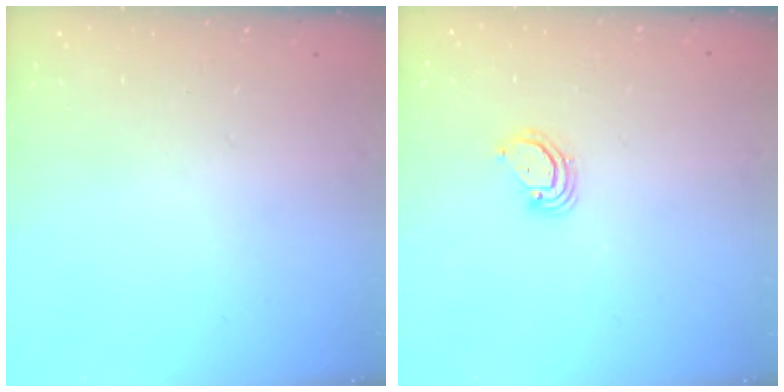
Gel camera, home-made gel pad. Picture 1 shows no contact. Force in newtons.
{"total": 2.9, "press": 2.9, "slide": 0.2}